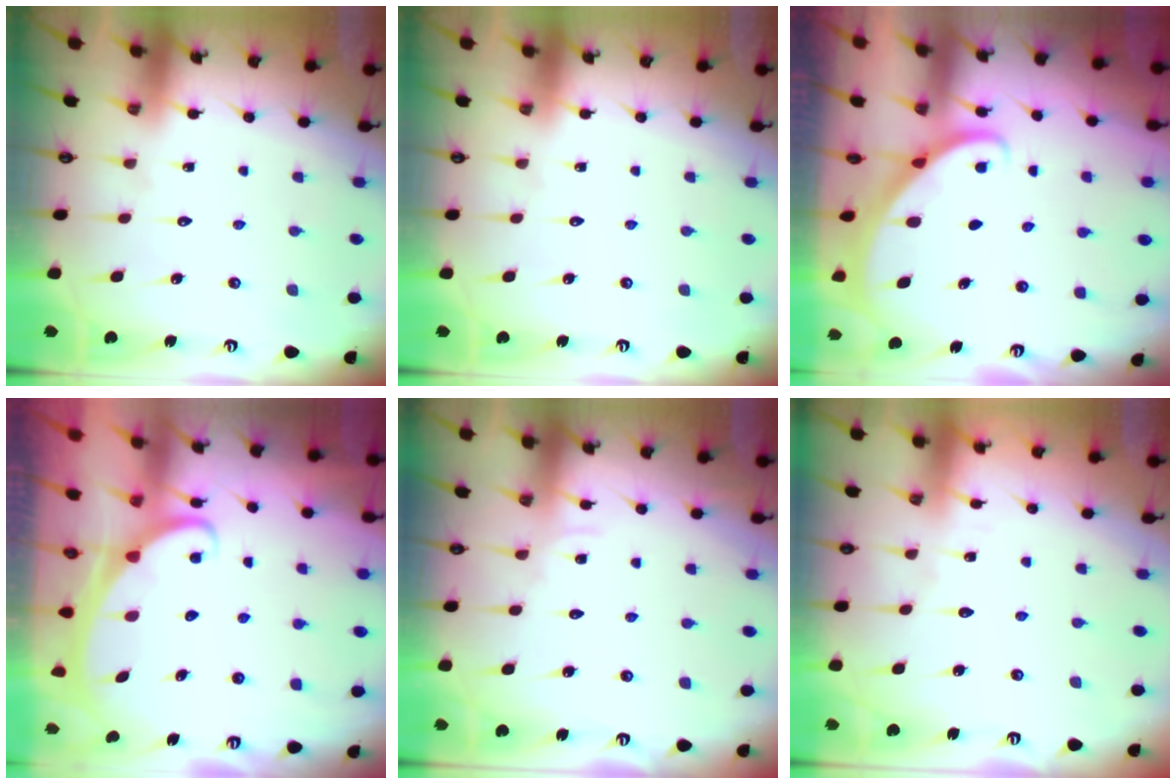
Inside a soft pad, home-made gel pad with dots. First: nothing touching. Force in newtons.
{"total": 0.0}
{"total": 1.6, "press": 1.6, "slide": 0.1}
{"total": 2.4, "press": 2.4, "slide": 0.3}
{"total": 4.1, "press": 4.1, "slide": 0.5}
{"total": 2.6, "press": 2.6, "slide": 0.2}